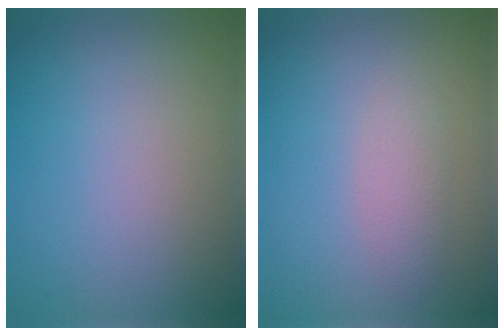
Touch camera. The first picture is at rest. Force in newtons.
{"total": 1.7, "press": 1.7, "slide": 0.1}